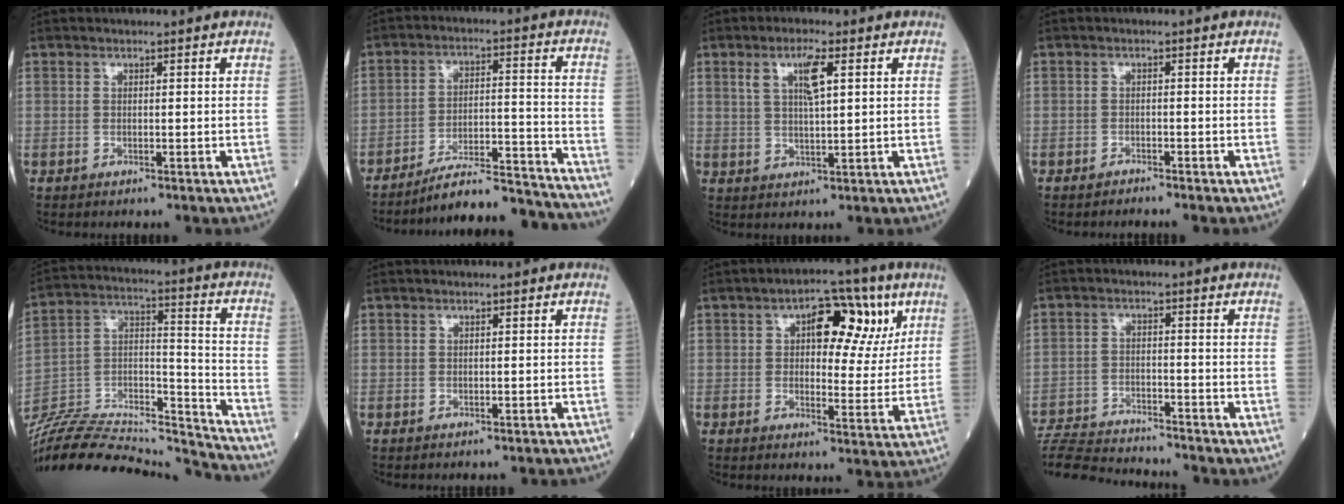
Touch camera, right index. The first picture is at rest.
{"total": 16.0, "force": [-15.5, 0.1, 3.9], "torque": [-0.053, 0.017, -0.231]}
{"total": 5.2, "force": [2.0, 0.9, 4.7], "torque": [-0.092, 0.005, 0.037]}
{"total": 1.1, "force": [-1.1, 0.0, 0.0], "torque": [-0.001, -0.002, -0.018]}
{"total": 27.2, "force": [-25.9, 2.8, 7.8], "torque": [-0.153, 0.014, -0.414]}
{"total": 1.9, "force": [-1.8, 0.3, 0.7], "torque": [-0.007, -0.002, -0.020]}
{"total": 10.5, "force": [4.3, 5.2, 8.1], "torque": [-0.099, 0.022, 0.058]}
{"total": 14.1, "force": [-13.5, 0.9, 4.0], "torque": [-0.075, -0.003, -0.214]}